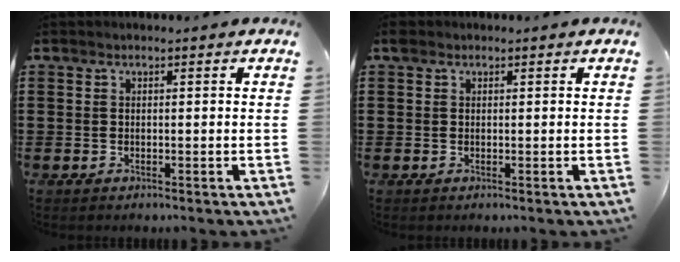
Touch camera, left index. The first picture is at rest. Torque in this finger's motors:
{"motor_torque": [0.33, -0.26, 0.10, 0.02]}